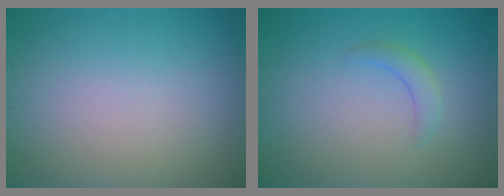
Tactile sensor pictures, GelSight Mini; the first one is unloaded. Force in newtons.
{"total": 1.5, "press": 1.5, "slide": 0.2}